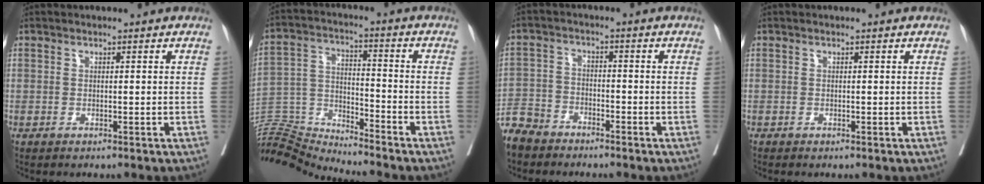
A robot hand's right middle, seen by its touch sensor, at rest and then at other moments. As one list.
[{"total": 13.0, "force": [-12.8, -1.5, 1.5], "torque": [-0.029, 0.030, -0.240]}, {"total": 6.3, "force": [-5.6, 2.7, 1.0], "torque": [-0.023, -0.009, -0.112]}, {"total": 0.0}]